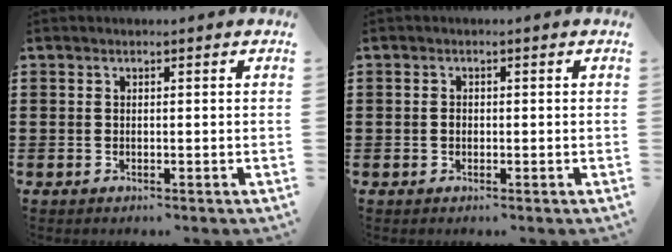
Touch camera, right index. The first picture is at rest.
{"total": 0.9, "force": [-0.1, 0.6, 0.6], "torque": [-0.016, -0.002, -0.001]}